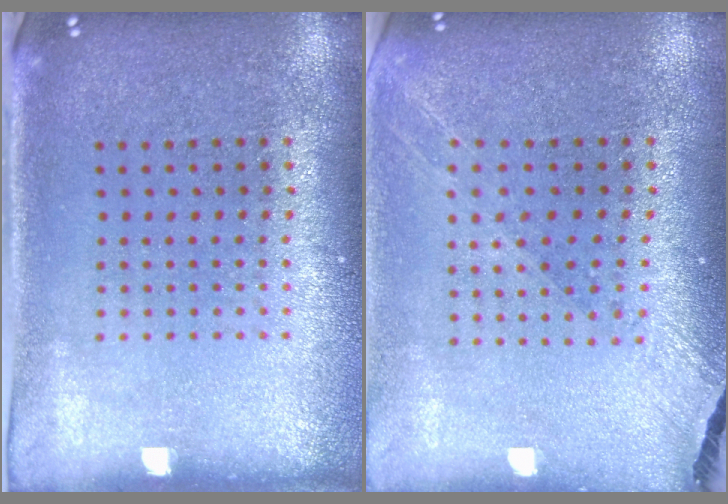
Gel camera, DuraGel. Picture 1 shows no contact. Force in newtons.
{"total": 1.2, "press": 1.2, "slide": 0.2}